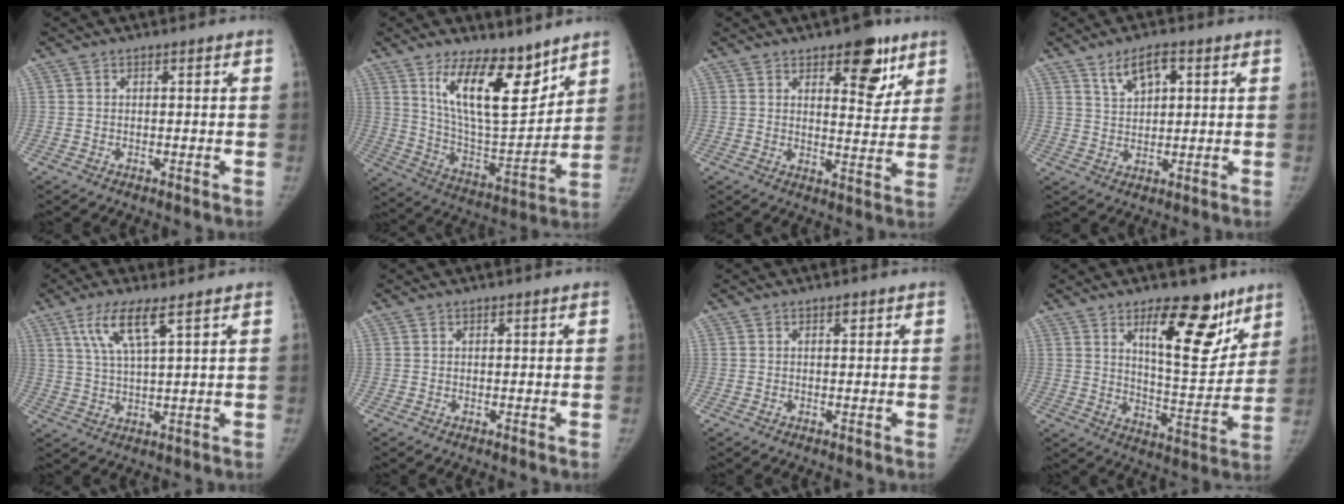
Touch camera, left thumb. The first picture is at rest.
{"total": 16.9, "force": [10.6, 6.4, 11.5], "torque": [-0.150, -0.081, 0.199]}
{"total": 10.4, "force": [6.0, 4.8, 7.1], "torque": [-0.057, -0.031, 0.082]}
{"total": 6.0, "force": [3.1, 2.8, 4.3], "torque": [-0.064, -0.009, 0.058]}
{"total": 7.4, "force": [4.1, 1.1, 6.1], "torque": [-0.131, -0.018, 0.086]}
{"total": 0.0}
{"total": 0.8, "force": [0.5, 0.4, 0.5], "torque": [-0.005, -0.001, 0.007]}
{"total": 15.8, "force": [9.3, 6.2, 11.2], "torque": [-0.114, -0.065, 0.146]}